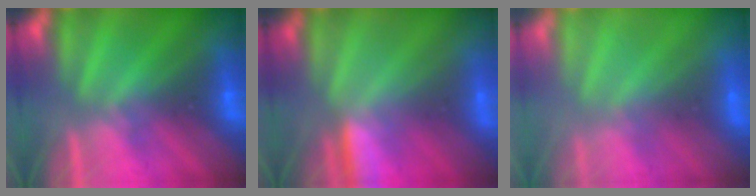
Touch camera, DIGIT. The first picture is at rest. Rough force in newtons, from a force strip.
{"total": 2.9}
{"total": 9.6}